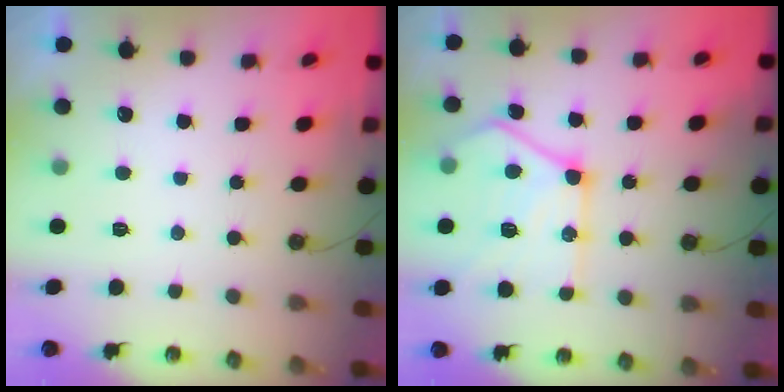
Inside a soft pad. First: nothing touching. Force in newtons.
{"total": 20.1, "press": 20.1, "slide": 1.4}